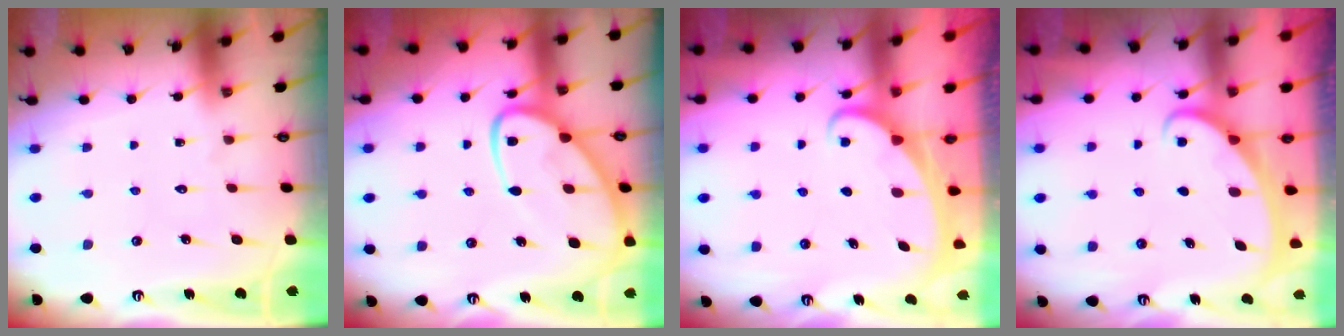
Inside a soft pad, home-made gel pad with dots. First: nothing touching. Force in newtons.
{"total": 12.1, "press": 12.1, "slide": 1.0}
{"total": 1.8, "press": 1.8, "slide": 0.1}
{"total": 2.2, "press": 2.2, "slide": 0.4}